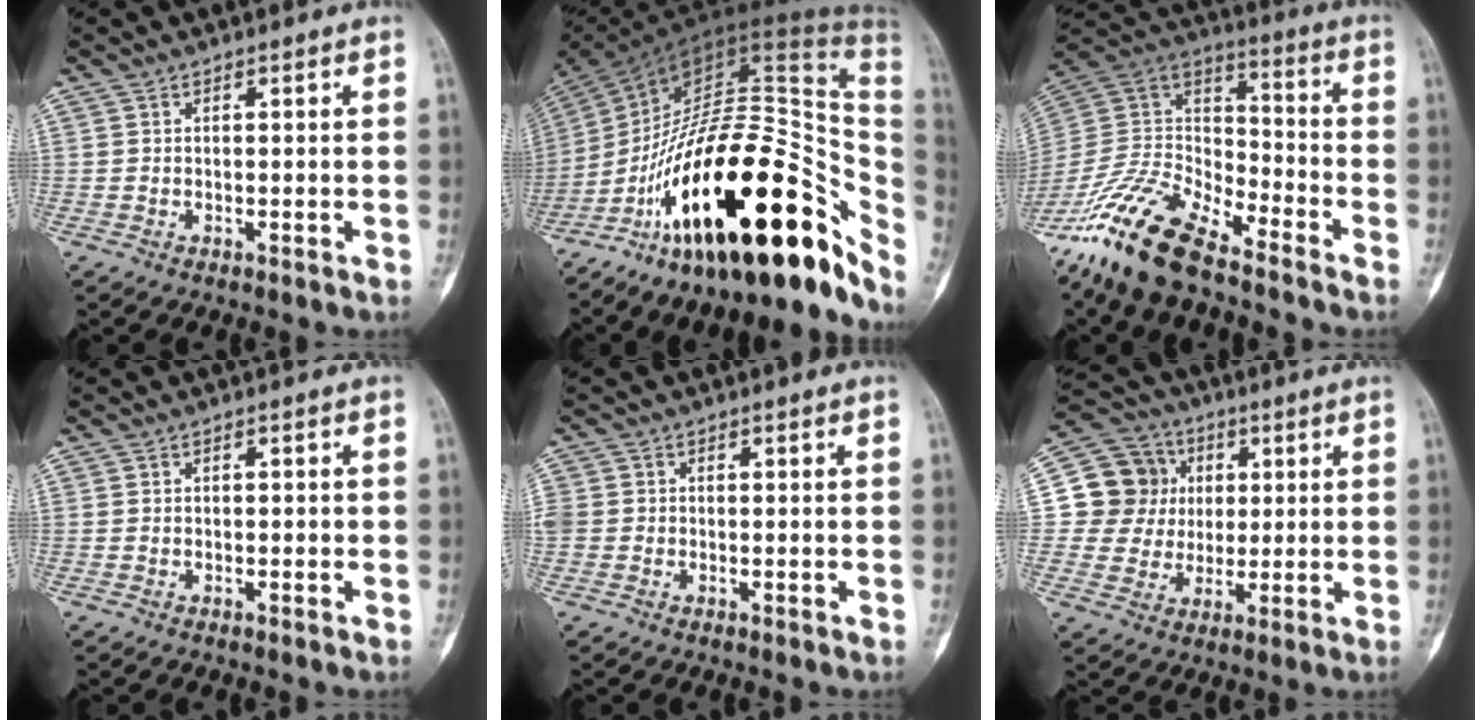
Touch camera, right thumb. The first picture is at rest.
{"total": 39.1, "force": [-13.4, 16.2, 32.9], "torque": [-0.412, 0.087, -0.208]}
{"total": 19.2, "force": [-14.5, 6.7, 10.7], "torque": [-0.201, 0.065, -0.281]}
{"total": 0.5, "force": [-0.1, 0.3, 0.4], "torque": [0.000, 0.001, -0.003]}
{"total": 2.7, "force": [-0.3, 2.4, 1.0], "torque": [-0.014, 0.007, -0.007]}
{"total": 12.1, "force": [2.3, 11.5, 2.8], "torque": [-0.013, 0.012, 0.036]}